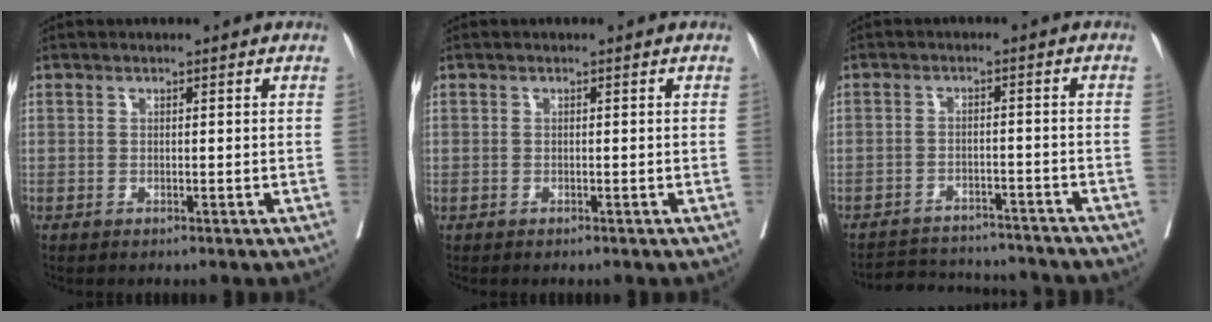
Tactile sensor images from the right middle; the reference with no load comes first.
{"total": 0.0}
{"total": 11.9, "force": [-11.4, 2.7, 2.4], "torque": [-0.042, 0.010, -0.151]}